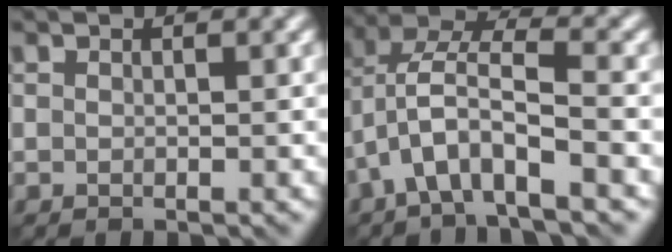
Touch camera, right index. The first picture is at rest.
{"total": 6.0, "force": [-2.3, 1.8, 5.2], "torque": [-0.104, 0.024, -0.051]}